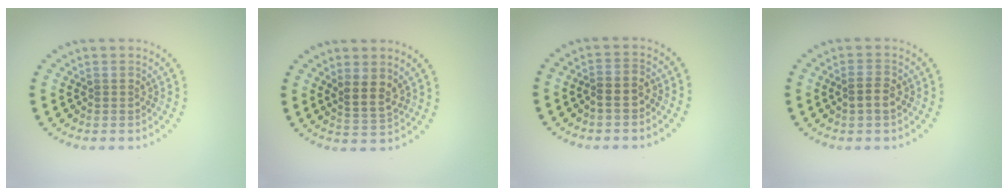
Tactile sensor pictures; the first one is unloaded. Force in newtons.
{"total": 2.5, "press": 2.2, "slide": 1.2}
{"total": 1.5, "press": 1.3, "slide": 0.6}
{"total": 1.9, "press": 1.9, "slide": 0.2}